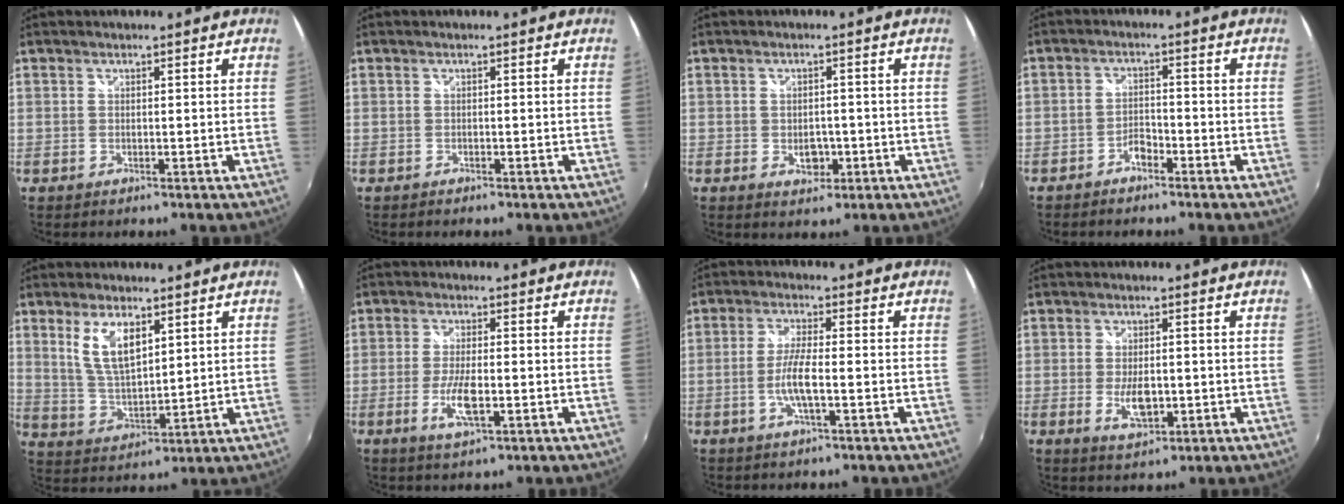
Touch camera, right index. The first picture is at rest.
{"total": 0.7, "force": [-0.7, 0.2, 0.2], "torque": [-0.005, -0.004, -0.011]}
{"total": 3.5, "force": [-1.1, 2.5, 2.2], "torque": [-0.037, 0.000, -0.012]}
{"total": 2.7, "force": [-2.2, 1.0, 1.1], "torque": [-0.030, 0.008, -0.038]}
{"total": 8.8, "force": [4.0, 3.6, 7.0], "torque": [-0.134, 0.001, 0.088]}
{"total": 6.0, "force": [-1.9, 1.5, 5.5], "torque": [-0.114, -0.006, -0.035]}
{"total": 5.6, "force": [-1.6, 0.7, 5.3], "torque": [-0.110, -0.001, -0.032]}
{"total": 5.5, "force": [-1.1, 2.7, 4.7], "torque": [-0.089, -0.007, -0.016]}